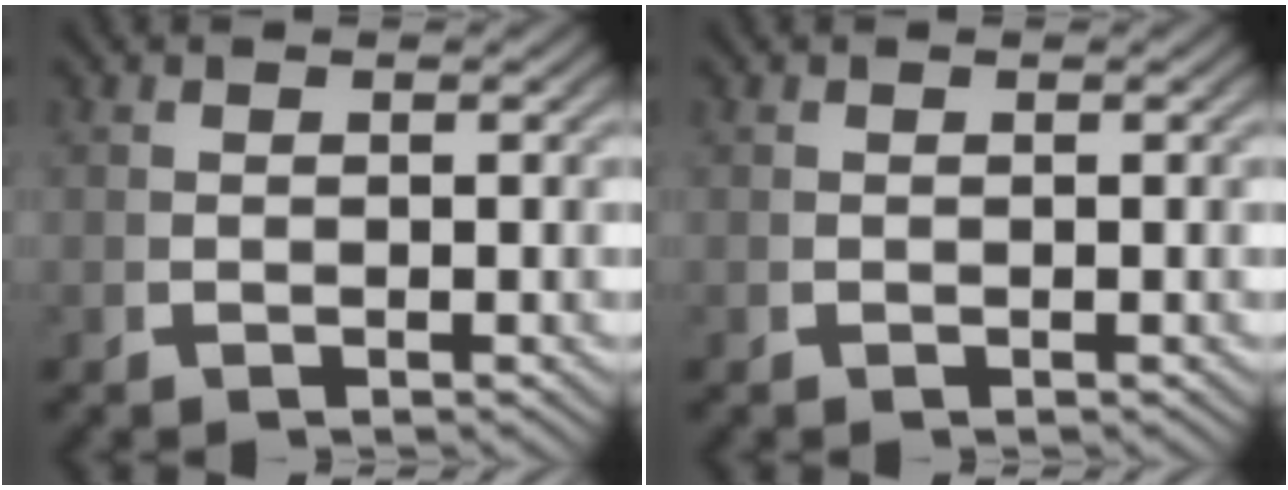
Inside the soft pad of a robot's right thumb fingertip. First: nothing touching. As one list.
[{"total": 0.0}]